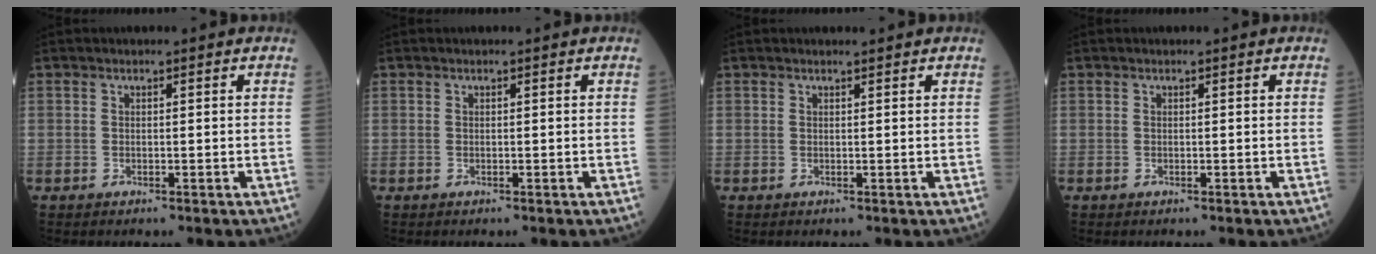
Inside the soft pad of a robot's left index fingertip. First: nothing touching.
{"total": 0.0}
{"total": 0.5, "force": [0.5, -0.1, 0.1], "torque": [-0.008, -0.005, 0.008]}
{"total": 0.0}